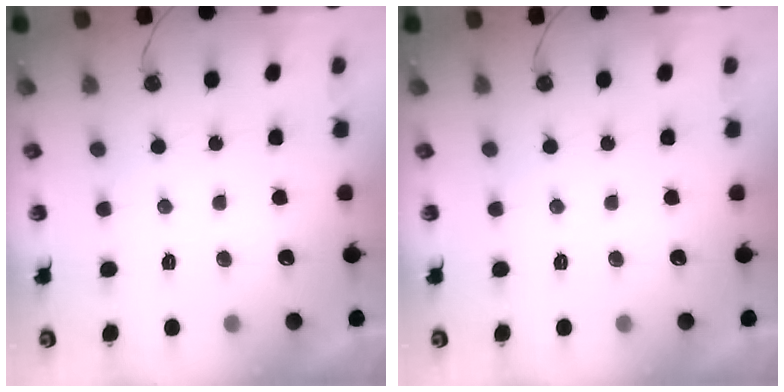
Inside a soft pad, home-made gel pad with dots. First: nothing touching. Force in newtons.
{"total": 0.0}